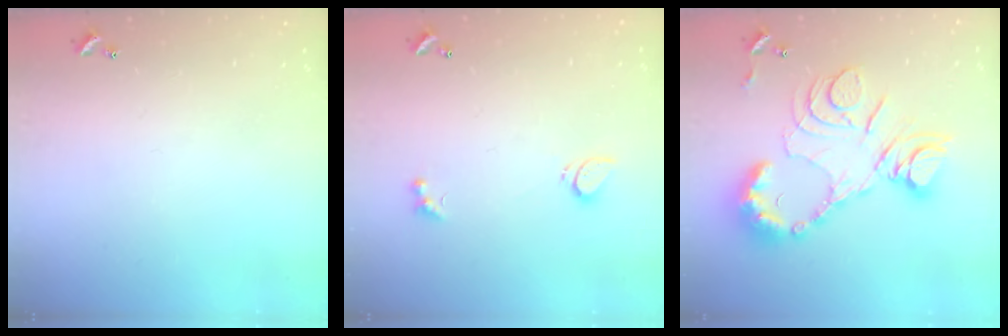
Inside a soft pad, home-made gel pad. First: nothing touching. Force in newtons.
{"total": 2.3, "press": 2.3, "slide": 0.6}
{"total": 20.3, "press": 20.2, "slide": 2.2}